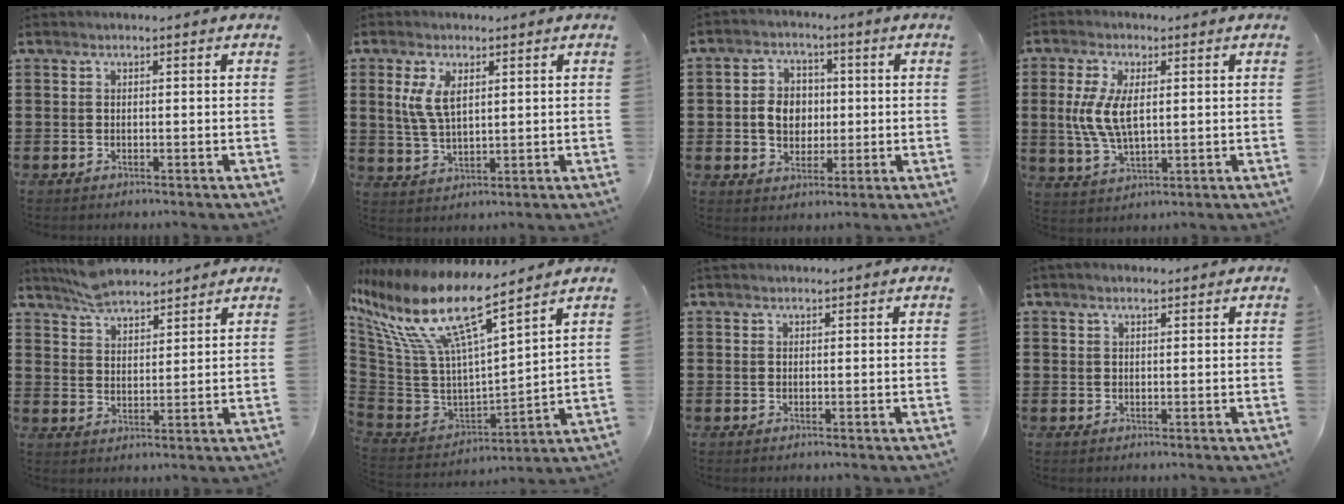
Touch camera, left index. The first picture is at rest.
{"total": 5.5, "force": [2.1, 2.5, 4.4], "torque": [-0.104, 0.004, 0.034]}
{"total": 6.1, "force": [0.0, 5.0, 3.5], "torque": [-0.081, 0.011, -0.009]}
{"total": 7.5, "force": [0.9, 3.5, 6.6], "torque": [-0.148, 0.003, 0.011]}
{"total": 5.6, "force": [5.3, 1.3, 1.3], "torque": [-0.041, -0.011, 0.101]}
{"total": 14.8, "force": [8.1, 4.1, 11.7], "torque": [-0.262, -0.054, 0.131]}
{"total": 0.7, "force": [0.6, 0.2, 0.1], "torque": [-0.003, 0.001, 0.013]}
{"total": 1.5, "force": [1.2, 0.5, 0.7], "torque": [-0.017, 0.002, 0.023]}